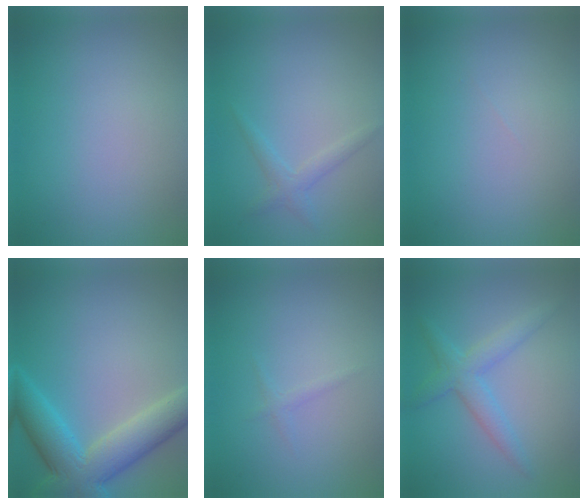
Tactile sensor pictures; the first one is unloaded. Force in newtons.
{"total": 1.5, "press": 1.5, "slide": 0.1}
{"total": 0.0}
{"total": 7.5, "press": 7.5, "slide": 0.3}
{"total": 0.6, "press": 0.6, "slide": 0.1}
{"total": 3.0, "press": 3.0, "slide": 0.0}